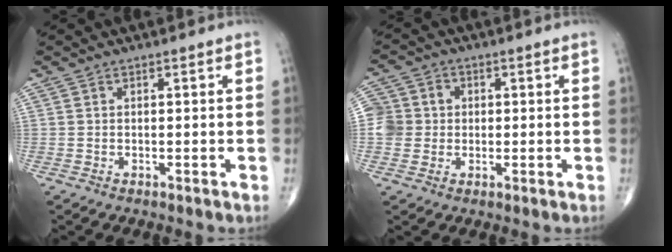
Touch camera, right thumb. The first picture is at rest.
{"total": 6.8, "force": [0.2, 6.6, 1.5], "torque": [-0.007, 0.014, 0.000]}